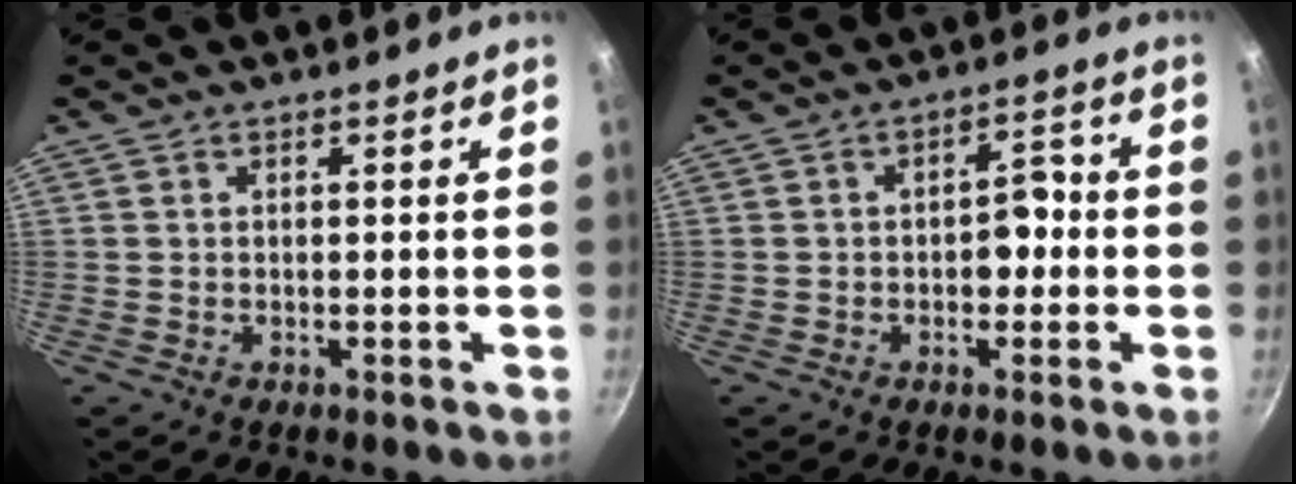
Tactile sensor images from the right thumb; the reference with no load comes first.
{"total": 4.8, "force": [-0.8, 3.1, 3.5], "torque": [-0.011, 0.019, -0.013]}